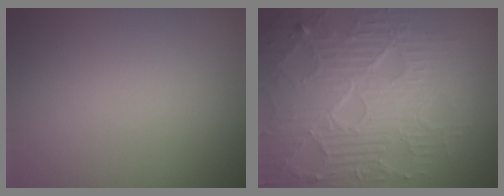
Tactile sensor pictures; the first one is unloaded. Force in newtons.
{"total": 8.8, "press": 6.3, "slide": 6.2}